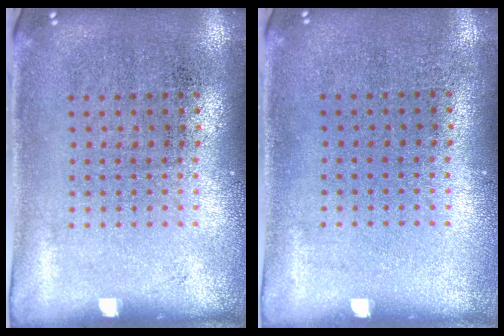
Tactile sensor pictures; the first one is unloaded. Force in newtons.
{"total": 0.0}